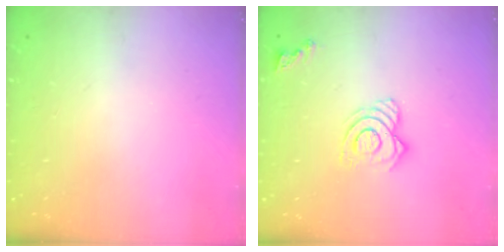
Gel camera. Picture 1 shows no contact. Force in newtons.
{"total": 10.2, "press": 10.2, "slide": 1.2}